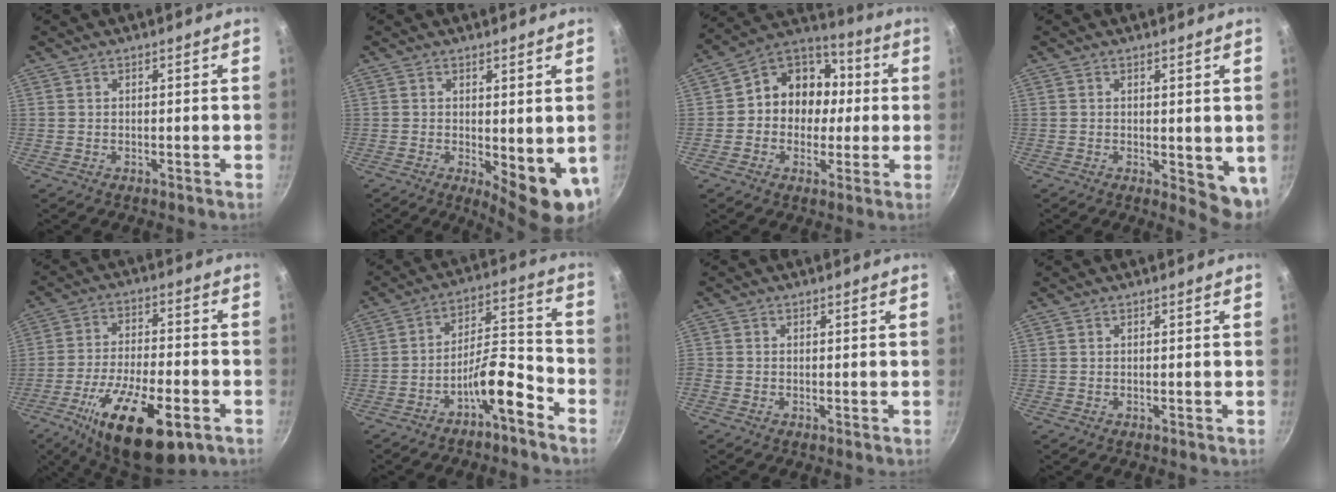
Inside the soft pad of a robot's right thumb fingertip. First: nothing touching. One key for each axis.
{"total": 9.4, "fx": -0.3, "fy": 3.7, "fz": 8.6, "tx": -0.094, "ty": -0.014, "tz": 0.005}
{"total": 13.6, "fx": 0.2, "fy": 11.8, "fz": 6.8, "tx": -0.056, "ty": 0.036, "tz": -0.018}
{"total": 6.2, "fx": 0.3, "fy": 3.0, "fz": 5.5, "tx": -0.058, "ty": -0.008, "tz": 0.010}
{"total": 20.5, "fx": -9.4, "fy": 7.9, "fz": 16.4, "tx": -0.268, "ty": 0.017, "tz": -0.155}
{"total": 9.5, "fx": -6.0, "fy": 2.6, "fz": 7.0, "tx": -0.109, "ty": 0.064, "tz": -0.099}
{"total": 0.9, "fx": -0.4, "fy": 0.7, "fz": 0.4, "tx": -0.011, "ty": 0.003, "tz": -0.010}
{"total": 0.0}